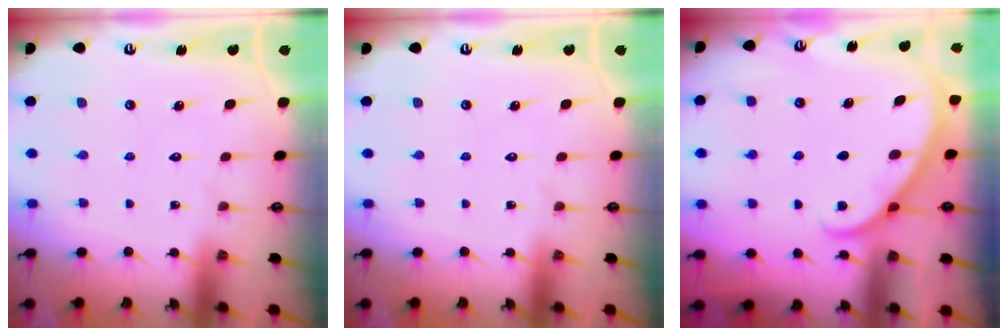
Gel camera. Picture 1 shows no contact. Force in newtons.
{"total": 0.0}
{"total": 2.8, "press": 2.8, "slide": 0.2}